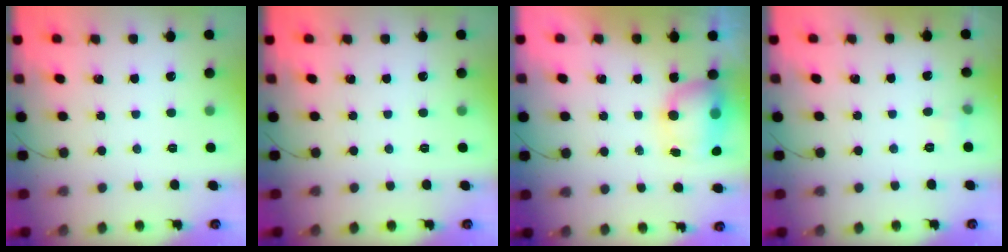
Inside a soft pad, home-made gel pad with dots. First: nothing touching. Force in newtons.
{"total": 0.0}
{"total": 8.9, "press": 8.6, "slide": 2.4}
{"total": 3.3, "press": 3.1, "slide": 1.1}